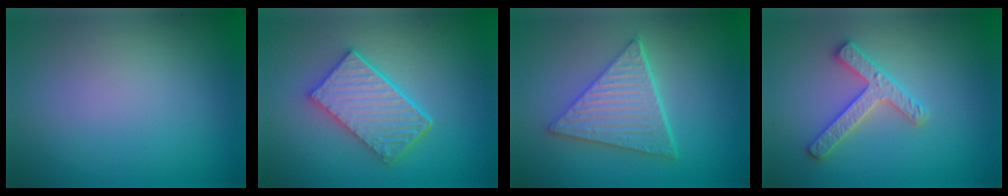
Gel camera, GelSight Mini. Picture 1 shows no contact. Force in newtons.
{"total": 5.6, "press": 4.2, "slide": 3.7}
{"total": 5.9, "press": 4.4, "slide": 3.9}
{"total": 2.9, "press": 2.9, "slide": 0.5}